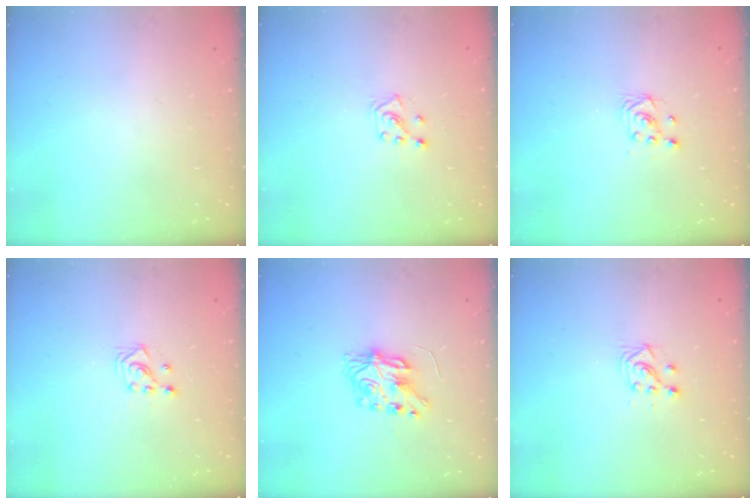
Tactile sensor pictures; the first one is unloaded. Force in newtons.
{"total": 4.4, "press": 4.3, "slide": 0.6}
{"total": 2.5, "press": 2.2, "slide": 1.1}
{"total": 2.9, "press": 2.7, "slide": 1.0}
{"total": 7.5, "press": 7.5, "slide": 0.3}
{"total": 3.7, "press": 3.6, "slide": 0.9}